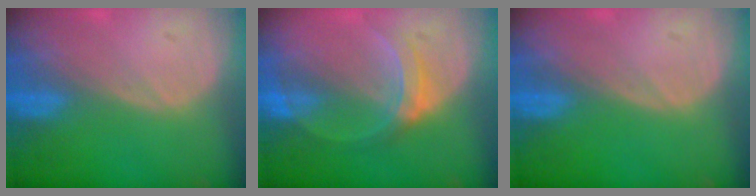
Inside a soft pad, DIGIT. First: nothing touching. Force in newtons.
{"total": 5.2, "press": 5.1, "slide": 0.9}
{"total": 0.0}